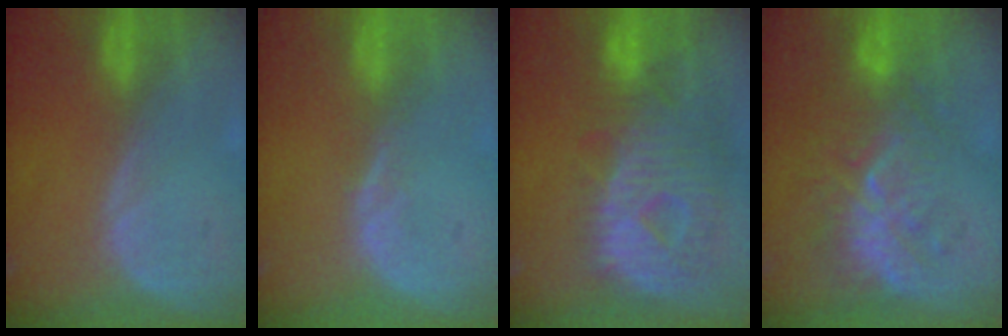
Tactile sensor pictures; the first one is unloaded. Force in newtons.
{"total": 1.5, "press": 1.2, "slide": 0.9}
{"total": 12.6, "press": 10.9, "slide": 6.4}
{"total": 9.2, "press": 8.8, "slide": 2.6}